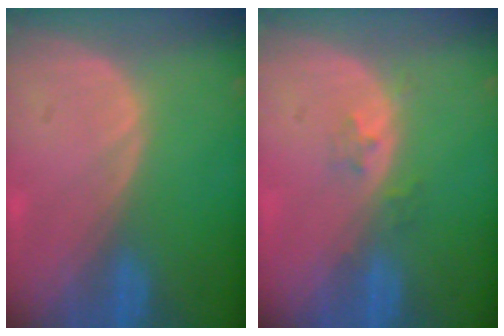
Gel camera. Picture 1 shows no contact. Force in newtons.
{"total": 2.1, "press": 1.8, "slide": 1.2}